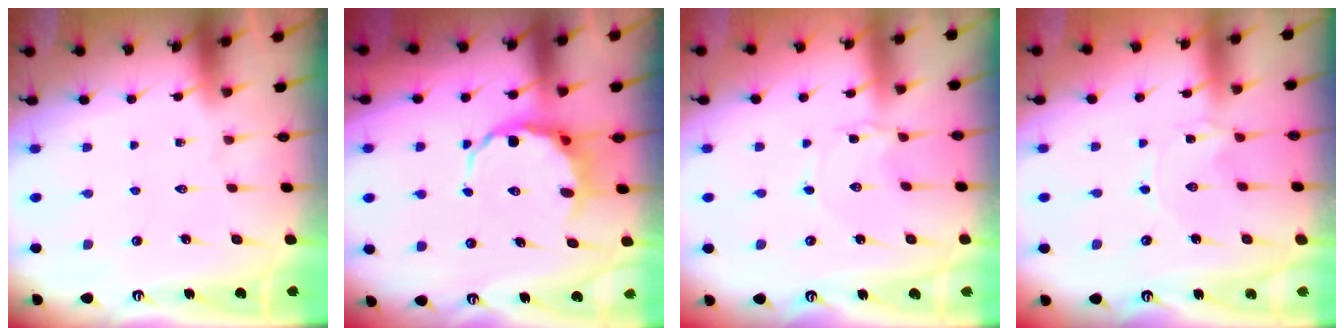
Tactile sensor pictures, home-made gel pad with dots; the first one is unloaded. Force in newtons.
{"total": 7.3, "press": 7.0, "slide": 2.0}
{"total": 2.0, "press": 2.0, "slide": 0.4}
{"total": 0.0}